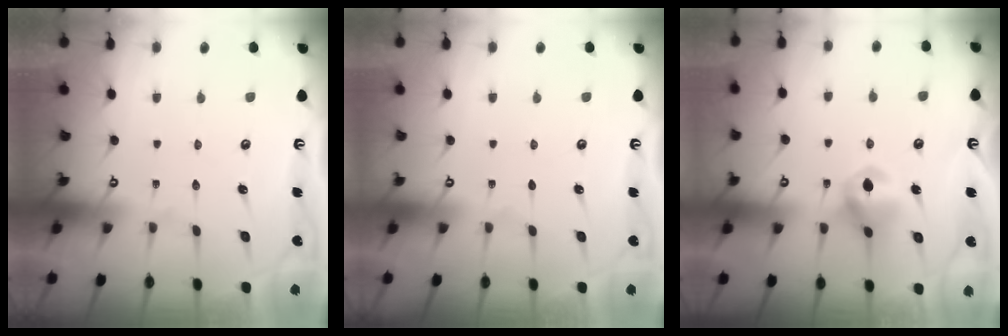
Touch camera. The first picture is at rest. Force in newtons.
{"total": 0.0}
{"total": 7.9, "press": 7.8, "slide": 0.6}